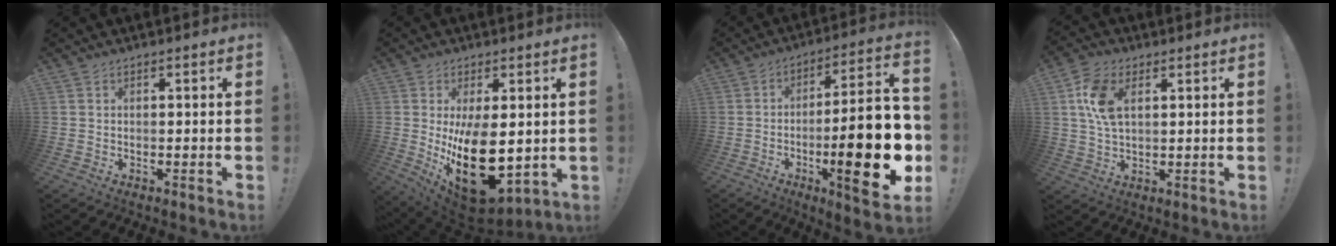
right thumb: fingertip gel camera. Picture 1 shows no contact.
{"total": 21.3, "force": [-1.0, 11.8, 17.7], "torque": [-0.280, -0.024, 0.009]}
{"total": 24.7, "force": [-6.4, 6.3, 23.0], "torque": [-0.341, 0.029, -0.099]}
{"total": 9.7, "force": [3.1, 5.6, 7.2], "torque": [-0.146, 0.001, 0.056]}